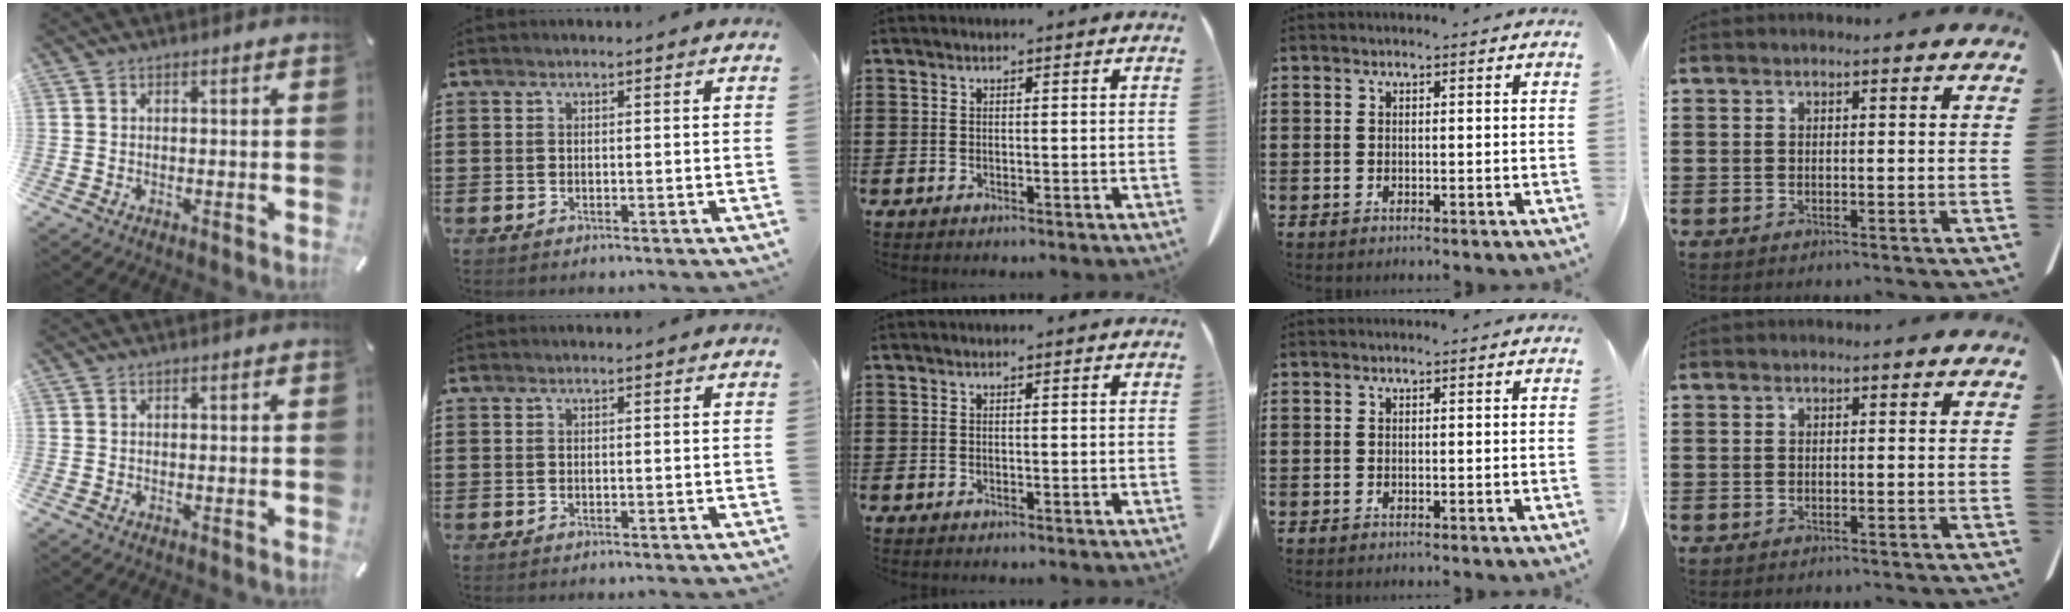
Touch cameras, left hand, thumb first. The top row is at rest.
{}